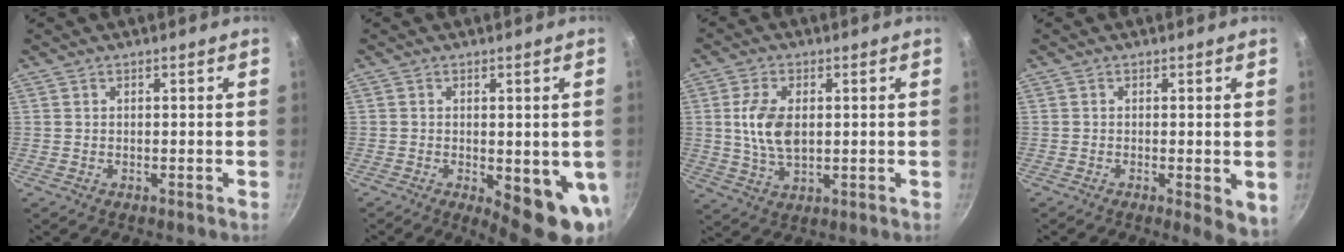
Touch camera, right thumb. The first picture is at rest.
{"total": 10.9, "force": [-2.0, 4.1, 10.0], "torque": [-0.103, -0.017, -0.018]}
{"total": 8.5, "force": [0.9, 4.8, 6.9], "torque": [-0.129, -0.005, 0.017]}
{"total": 5.1, "force": [-1.1, 1.7, 4.7], "torque": [-0.056, -0.009, -0.013]}